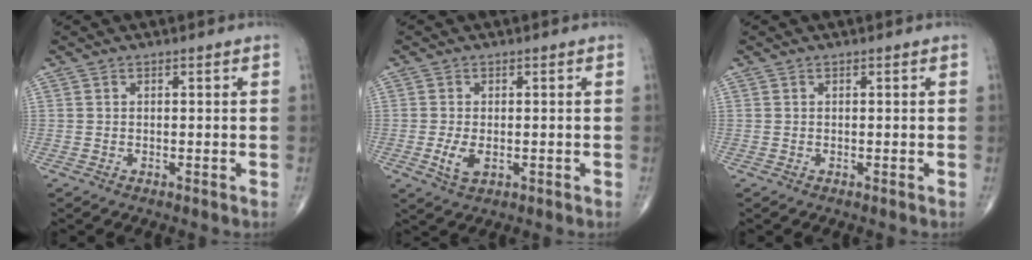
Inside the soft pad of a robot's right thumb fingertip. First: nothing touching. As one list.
[{"total": 3.5, "force": [-0.7, 1.9, 2.9], "torque": [-0.059, -0.007, -0.010]}, {"total": 0.0}]